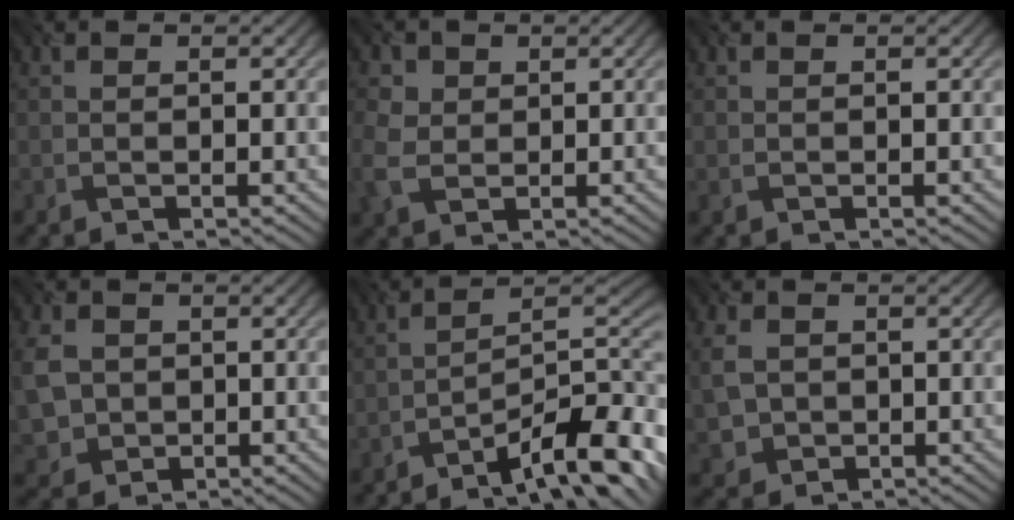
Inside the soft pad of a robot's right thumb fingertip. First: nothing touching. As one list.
[{"total": 3.5, "force": [0.4, 3.1, 1.7], "torque": [-0.055, 0.001, 0.003]}, {"total": 0.0}, {"total": 5.4, "force": [0.0, 4.6, 2.8], "torque": [-0.089, -0.010, -0.003]}, {"total": 12.9, "force": [-7.9, 3.3, 9.7], "torque": [-0.136, 0.005, -0.125]}, {"total": 4.1, "force": [-0.1, 3.4, 2.2], "torque": [-0.063, -0.008, 0.000]}]